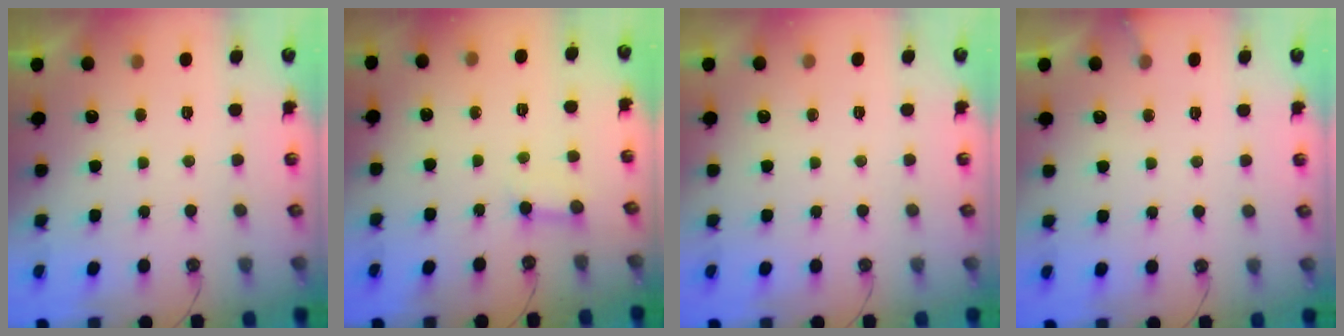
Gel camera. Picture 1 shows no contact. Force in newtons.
{"total": 3.0, "press": 2.9, "slide": 0.5}
{"total": 0.0}
{"total": 3.0, "press": 3.0, "slide": 0.1}